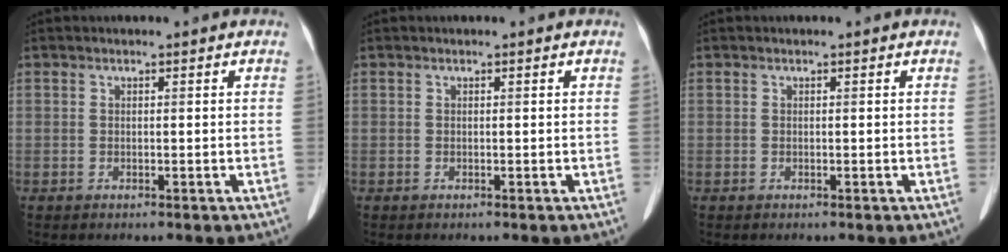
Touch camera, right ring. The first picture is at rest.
{"total": 0.0}
{"total": 0.0}